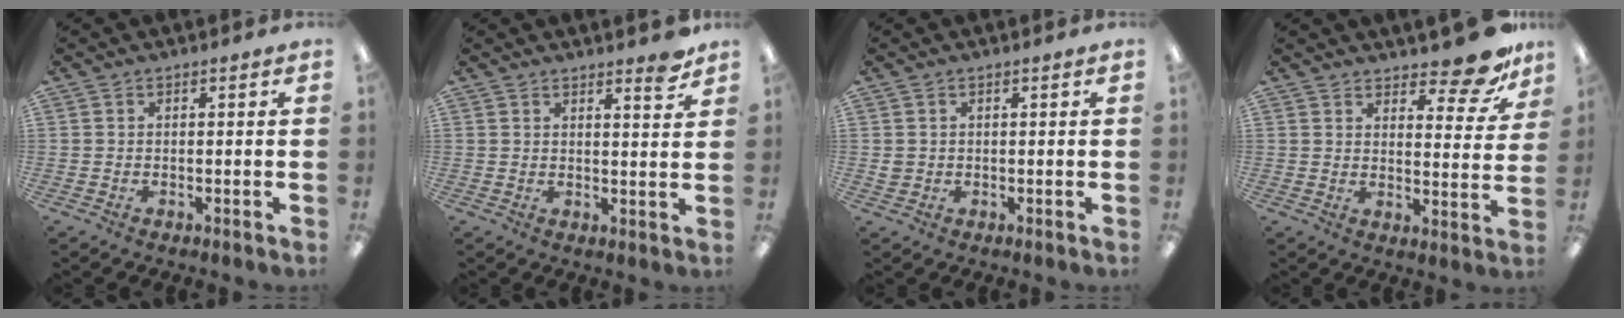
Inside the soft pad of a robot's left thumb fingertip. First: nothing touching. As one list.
[{"total": 3.9, "force": [3.4, 0.8, 1.7], "torque": [-0.009, -0.027, 0.055]}, {"total": 1.5, "force": [0.4, 1.4, 0.4], "torque": [-0.009, 0.003, 0.006]}, {"total": 10.1, "force": [8.5, 2.8, 4.8], "torque": [-0.048, -0.065, 0.145]}]